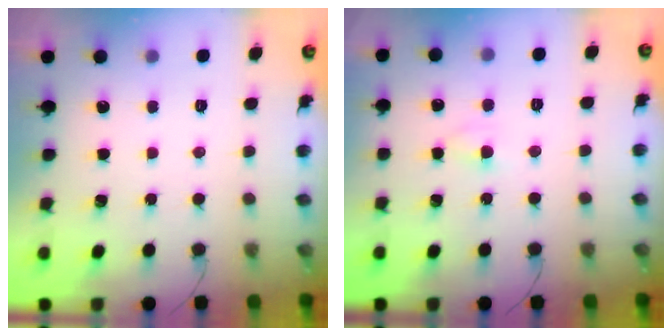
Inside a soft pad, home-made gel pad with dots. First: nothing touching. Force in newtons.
{"total": 2.7, "press": 2.6, "slide": 1.0}